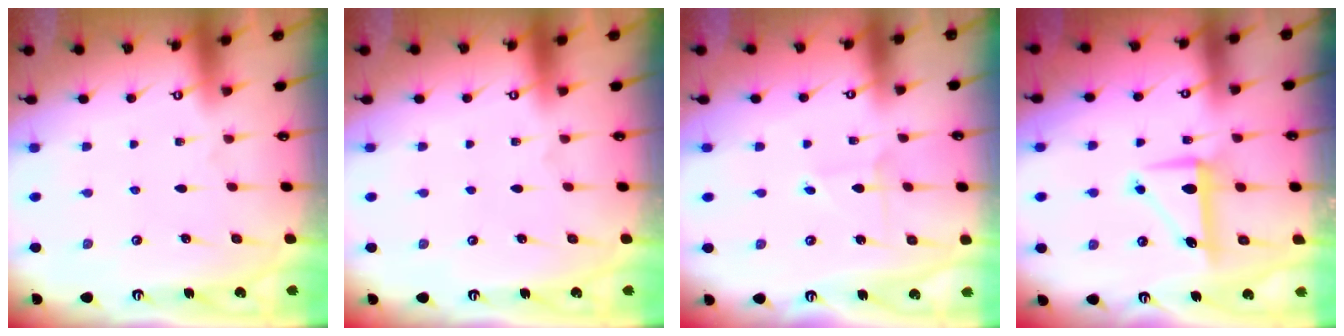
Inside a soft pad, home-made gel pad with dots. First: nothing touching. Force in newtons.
{"total": 0.0}
{"total": 3.1, "press": 3.1, "slide": 0.1}
{"total": 8.1, "press": 8.1, "slide": 0.5}